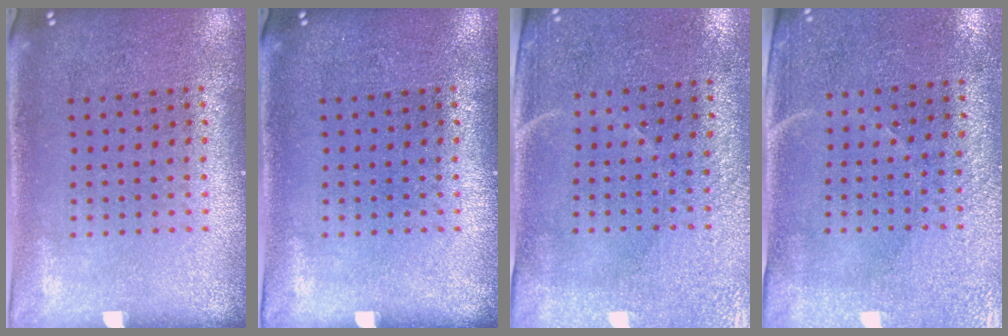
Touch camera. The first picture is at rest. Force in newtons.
{"total": 0.0}
{"total": 2.9, "press": 2.5, "slide": 1.5}
{"total": 2.9, "press": 2.5, "slide": 1.5}